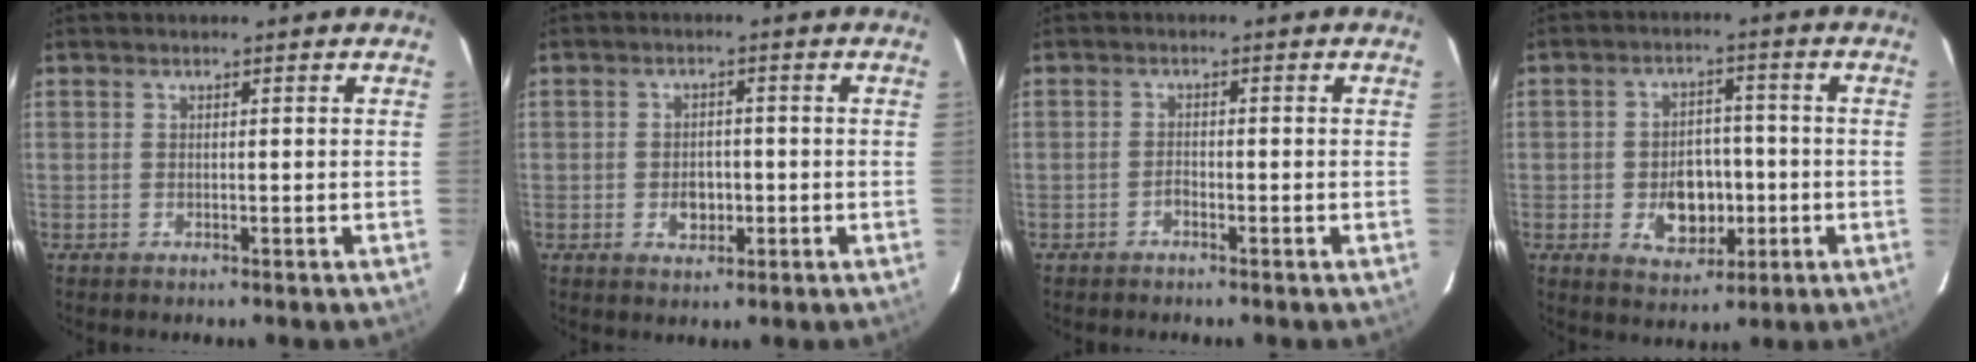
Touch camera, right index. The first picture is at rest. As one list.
[{"total": 3.8, "force": [-1.0, 3.0, 2.1], "torque": [-0.040, 0.004, -0.011]}, {"total": 1.1, "force": [-0.9, 0.4, 0.3], "torque": [-0.006, 0.002, -0.020]}, {"total": 8.6, "force": [-2.3, 6.3, 5.4], "torque": [-0.106, 0.008, -0.021]}]